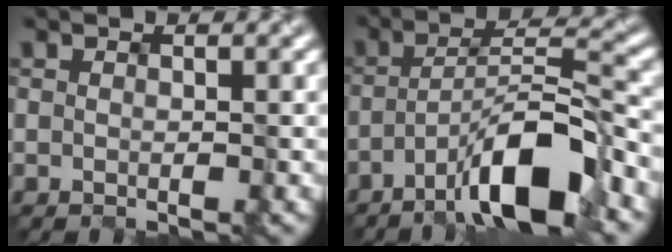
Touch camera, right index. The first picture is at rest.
{"total": 7.6, "force": [-4.5, 1.3, 6.0], "torque": [-0.095, 0.017, -0.079]}